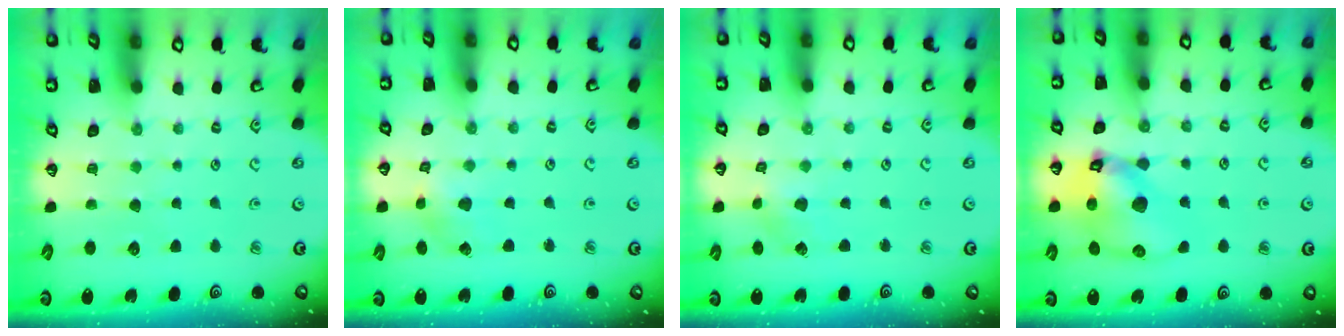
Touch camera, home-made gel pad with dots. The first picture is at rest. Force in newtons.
{"total": 2.7, "press": 2.7, "slide": 0.3}
{"total": 1.5, "press": 1.5, "slide": 0.2}
{"total": 16.3, "press": 16.2, "slide": 2.3}